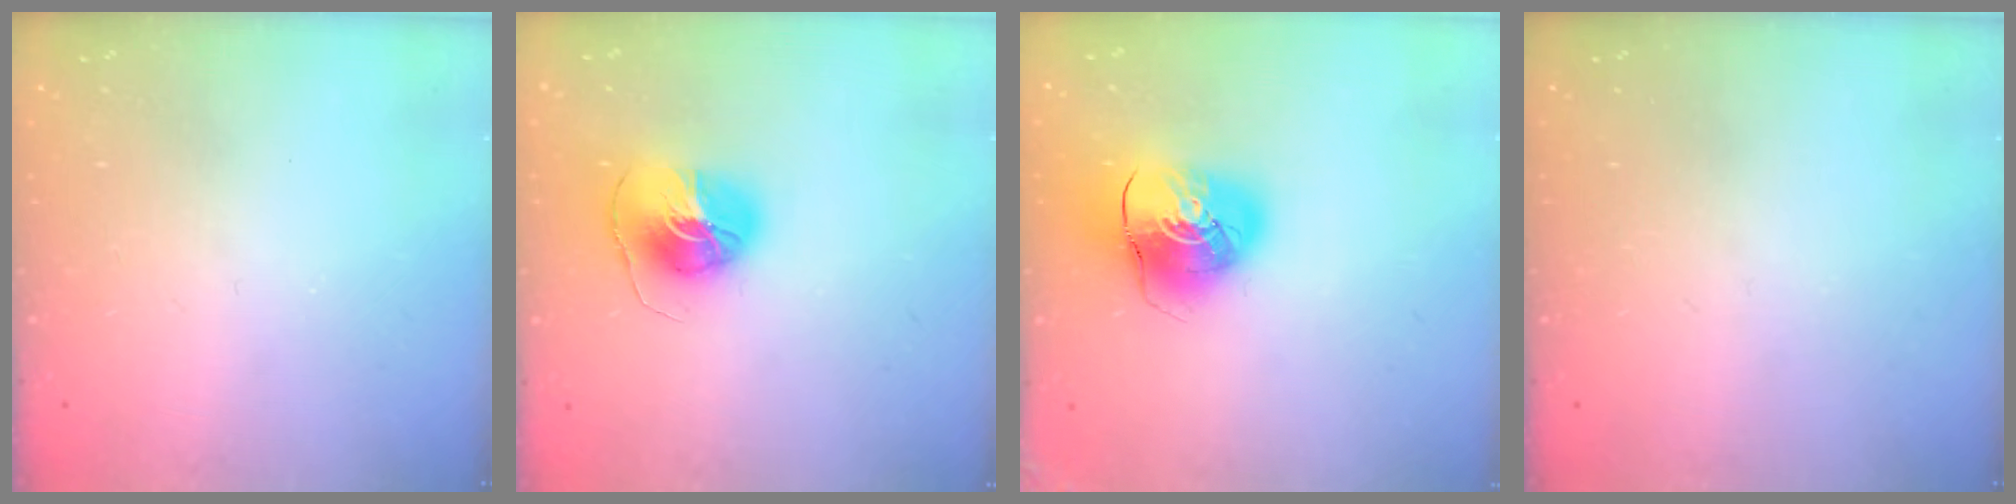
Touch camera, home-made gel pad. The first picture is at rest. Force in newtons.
{"total": 9.1, "press": 9.1, "slide": 0.5}
{"total": 10.8, "press": 10.6, "slide": 1.6}
{"total": 0.0}